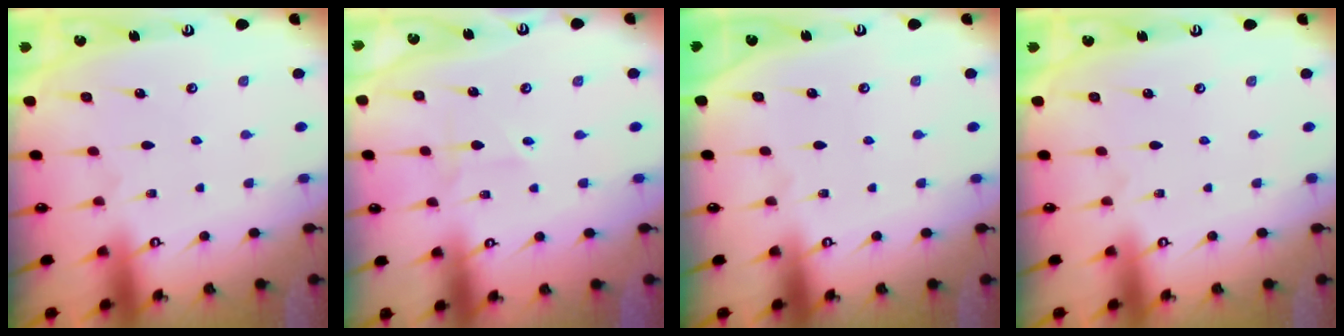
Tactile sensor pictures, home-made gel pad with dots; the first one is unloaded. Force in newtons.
{"total": 1.6, "press": 1.3, "slide": 0.9}
{"total": 0.0}
{"total": 0.0}